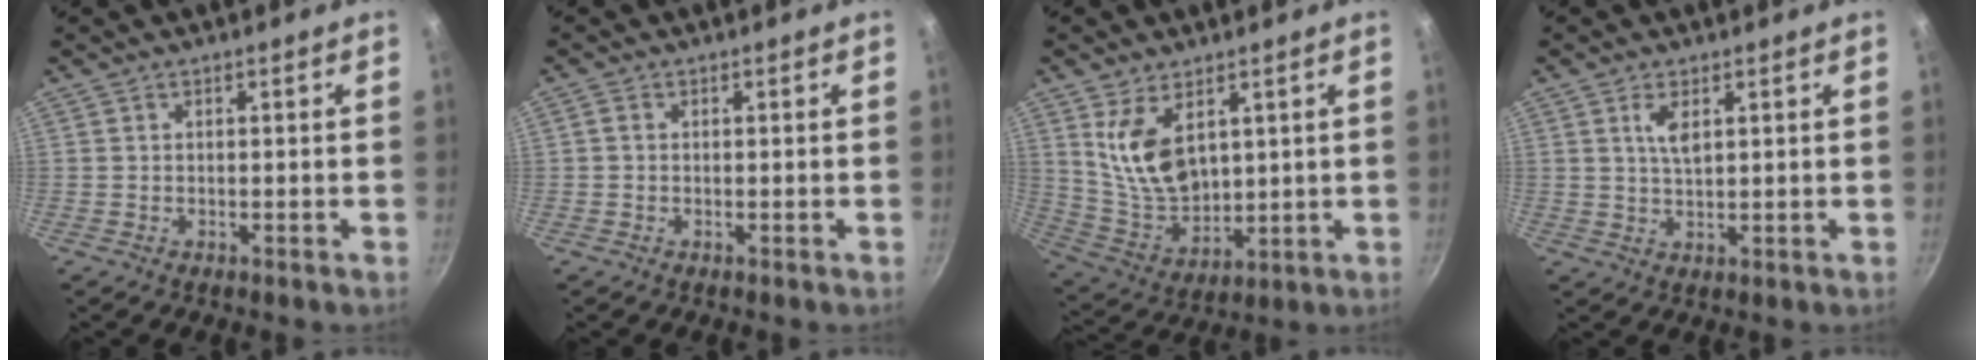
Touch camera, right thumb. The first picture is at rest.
{"total": 0.9, "force": [0.0, 0.8, 0.5], "torque": [-0.009, 0.005, -0.001]}
{"total": 11.9, "force": [4.7, 7.0, 8.5], "torque": [-0.139, -0.044, 0.107]}
{"total": 3.8, "force": [1.6, 1.7, 3.0], "torque": [-0.055, -0.010, 0.031]}